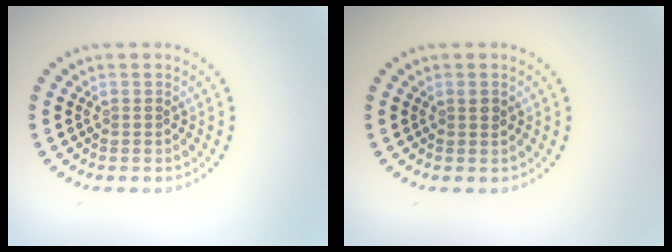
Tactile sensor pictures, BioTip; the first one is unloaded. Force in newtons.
{"total": 0.8, "press": 0.8, "slide": 0.3}